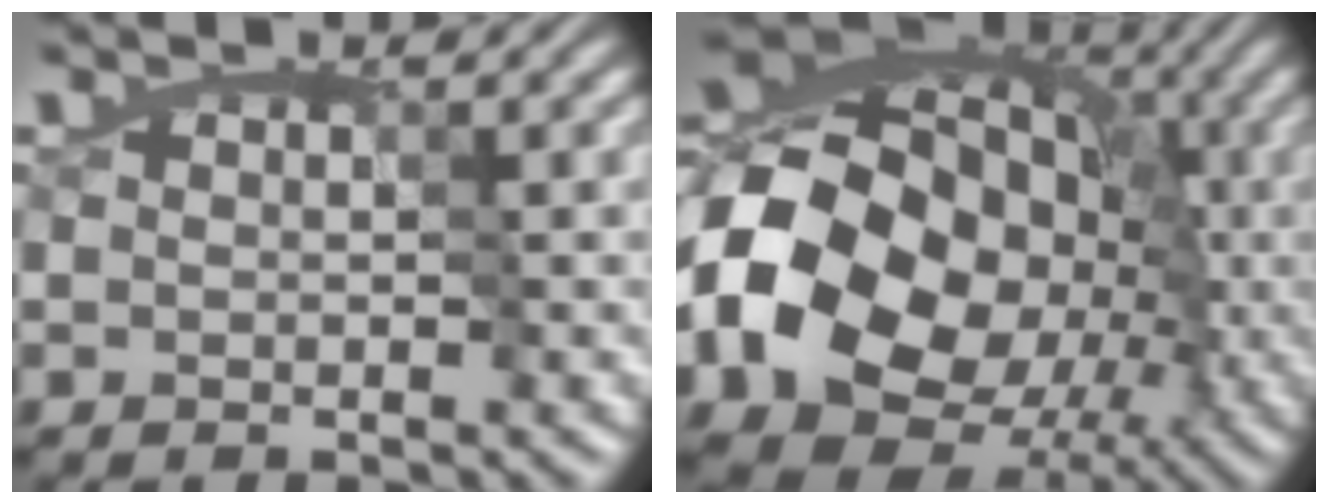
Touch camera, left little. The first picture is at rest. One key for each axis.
{"total": 16.6, "fx": -4.8, "fy": 13.4, "fz": 8.5, "tx": -0.165, "ty": -0.007, "tz": -0.085}